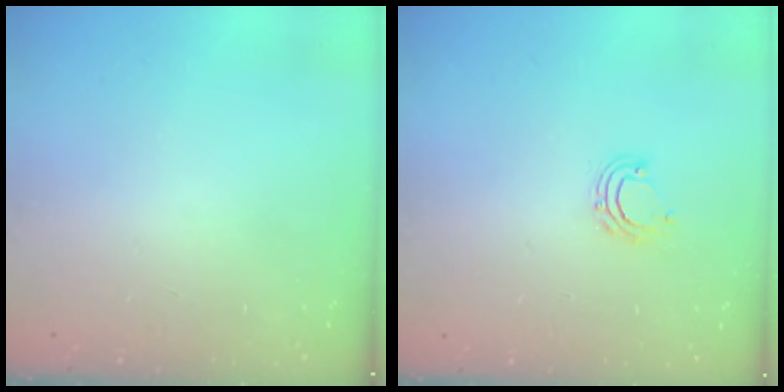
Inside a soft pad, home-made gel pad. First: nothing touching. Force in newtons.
{"total": 6.1, "press": 6.0, "slide": 1.1}